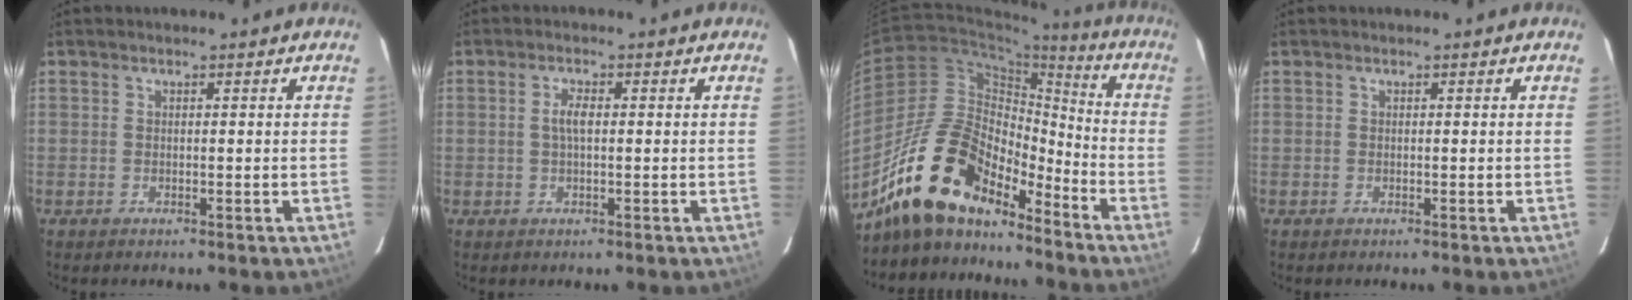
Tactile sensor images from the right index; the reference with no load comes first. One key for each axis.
{"total": 2.3, "fx": 0.1, "fy": 0.7, "fz": 2.2, "tx": -0.044, "ty": 0.004, "tz": 0.001}
{"total": 18.4, "fx": -14.5, "fy": 7.3, "fz": 8.6, "tx": -0.162, "ty": 0.010, "tz": -0.261}
{"total": 0.0}